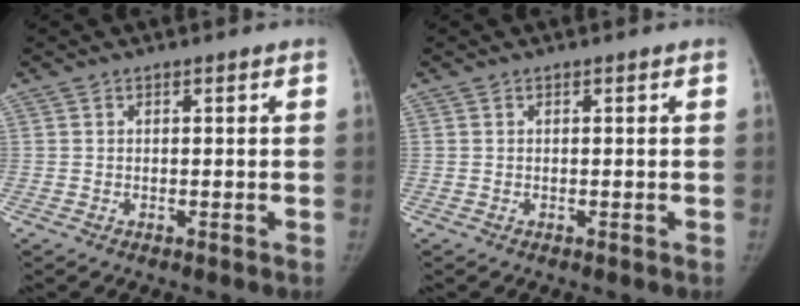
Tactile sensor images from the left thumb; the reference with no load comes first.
{"total": 0.0}